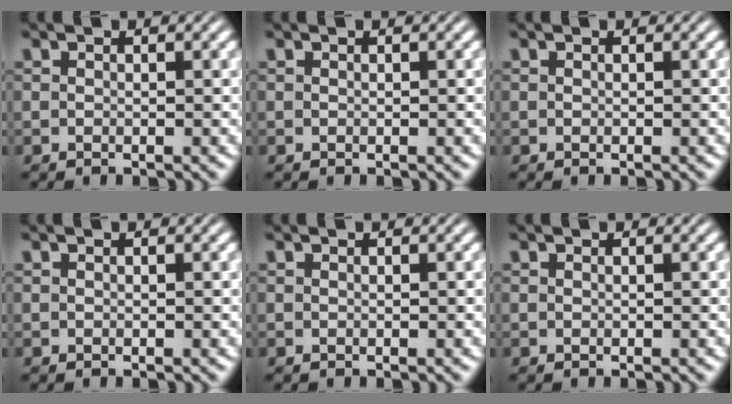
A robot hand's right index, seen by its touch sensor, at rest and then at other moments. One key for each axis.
{"total": 0.0}
{"total": 0.0}
{"total": 0.0}
{"total": 0.0}
{"total": 0.0}